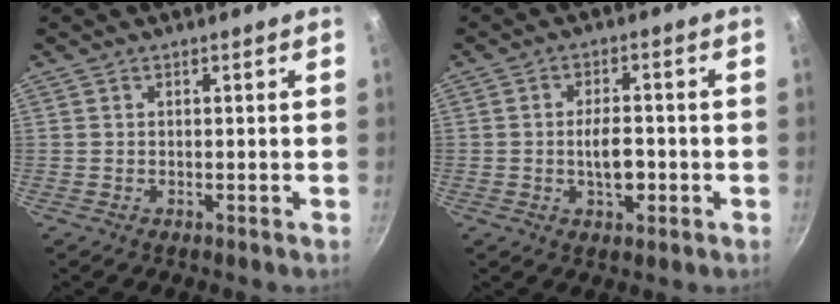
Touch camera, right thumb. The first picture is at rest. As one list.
[{"total": 5.5, "force": [-1.0, 2.9, 4.6], "torque": [-0.067, 0.009, -0.015]}]